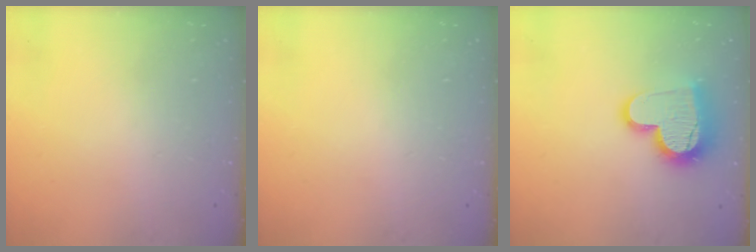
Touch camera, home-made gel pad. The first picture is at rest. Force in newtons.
{"total": 0.0}
{"total": 14.8, "press": 14.8, "slide": 0.7}